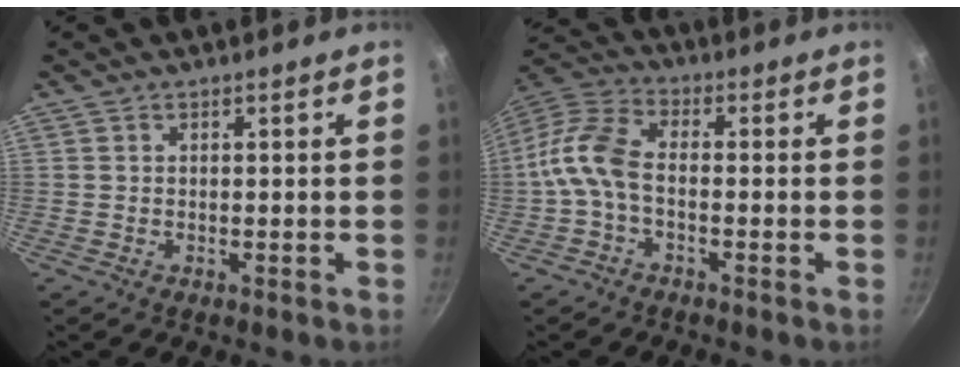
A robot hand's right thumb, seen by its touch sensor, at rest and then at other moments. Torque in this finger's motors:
{"motor_torque": [-0.34, 0.74, -0.12, 0.20, 0.25]}